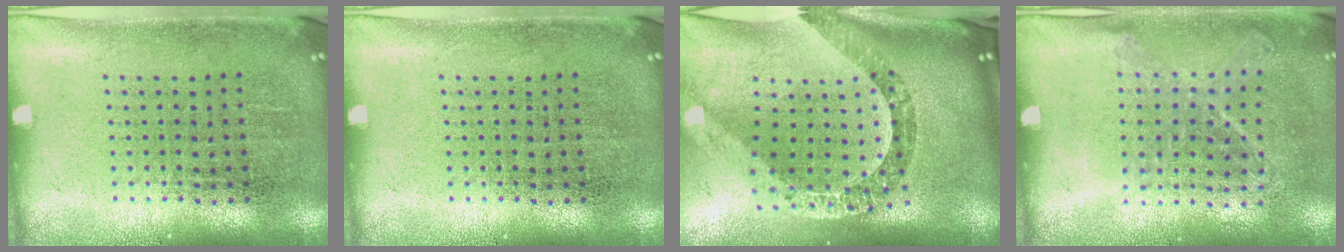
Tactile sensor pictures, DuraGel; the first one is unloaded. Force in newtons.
{"total": 0.0}
{"total": 2.8, "press": 2.1, "slide": 1.8}
{"total": 1.1, "press": 1.0, "slide": 0.5}